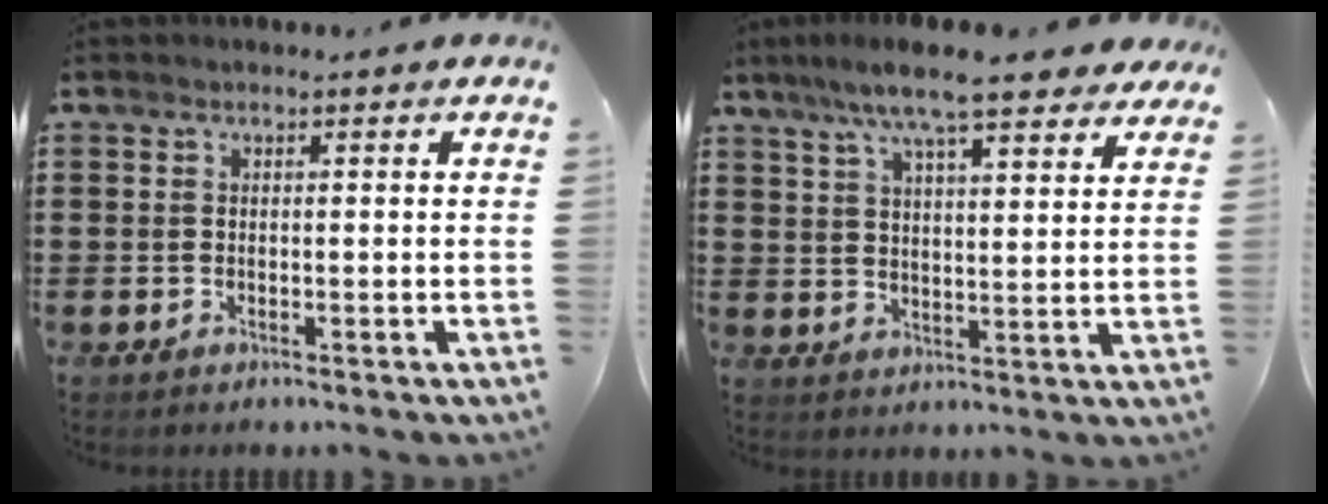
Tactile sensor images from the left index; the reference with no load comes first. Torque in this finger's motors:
{"motor_torque": [0.94, -1.20, 1.06, 0.21]}